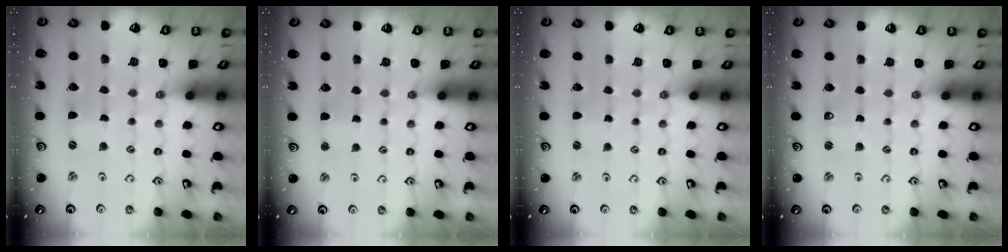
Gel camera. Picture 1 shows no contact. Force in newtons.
{"total": 2.4, "press": 2.3, "slide": 0.3}
{"total": 0.9, "press": 0.9, "slide": 0.2}
{"total": 1.9, "press": 1.8, "slide": 0.4}